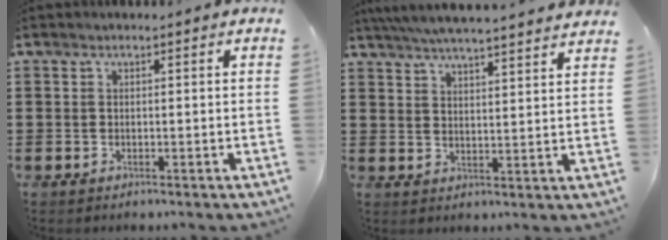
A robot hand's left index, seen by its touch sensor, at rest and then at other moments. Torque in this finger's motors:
{"motor_torque": [2.14, 0.00, 0.32, 0.10]}